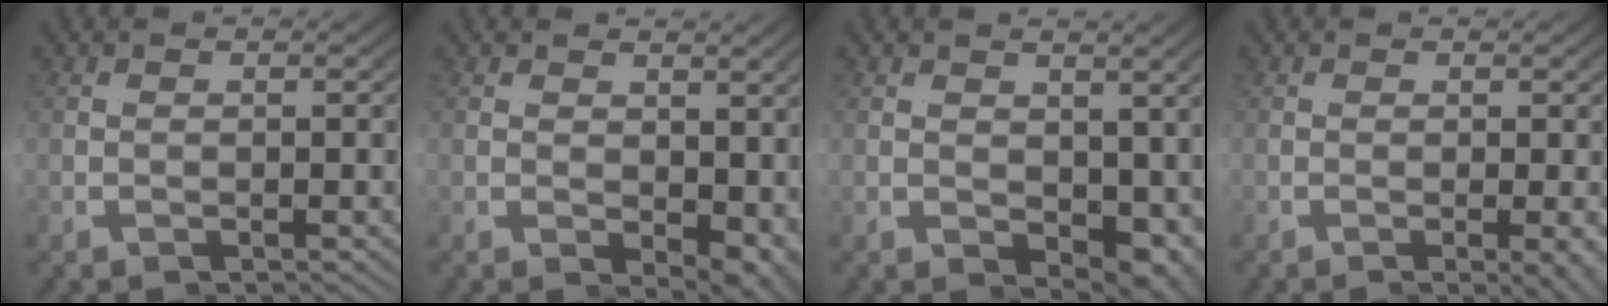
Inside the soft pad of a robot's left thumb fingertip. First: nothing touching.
{"total": 2.3, "force": [0.9, 0.6, 2.1], "torque": [-0.033, 0.005, 0.014]}
{"total": 4.3, "force": [0.7, 2.5, 3.4], "torque": [-0.051, -0.002, 0.013]}
{"total": 1.6, "force": [-0.2, -0.6, 1.4], "torque": [-0.022, 0.004, -0.010]}